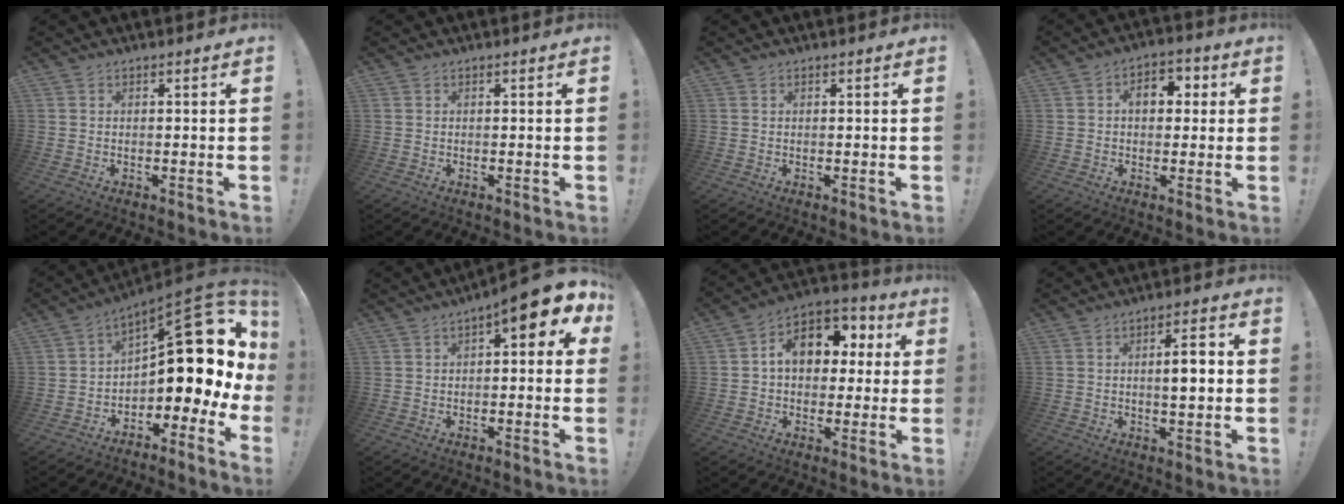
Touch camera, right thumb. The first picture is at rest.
{"total": 0.0}
{"total": 0.0}
{"total": 7.3, "force": [1.3, 5.0, 5.2], "torque": [-0.070, 0.008, 0.018]}
{"total": 15.0, "force": [5.8, 6.8, 12.1], "torque": [-0.149, -0.061, 0.099]}
{"total": 7.3, "force": [3.5, 1.9, 6.2], "torque": [-0.070, -0.031, 0.054]}
{"total": 12.8, "force": [2.7, 9.3, 8.4], "torque": [-0.123, 0.007, 0.052]}
{"total": 6.3, "force": [0.1, 1.5, 6.1], "torque": [-0.090, 0.001, -0.004]}